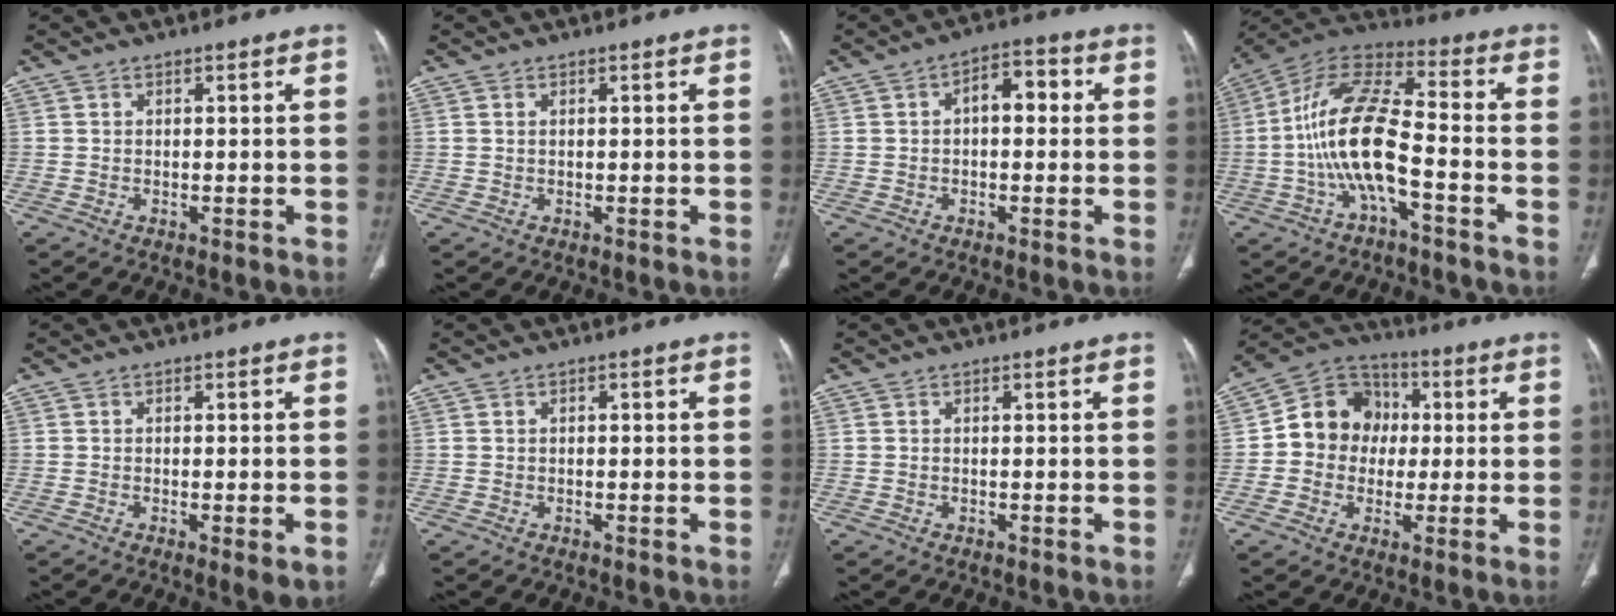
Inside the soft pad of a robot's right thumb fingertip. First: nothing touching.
{"total": 0.0}
{"total": 3.5, "force": [0.6, 1.7, 3.0], "torque": [-0.044, 0.008, 0.004]}
{"total": 14.9, "force": [-3.8, 5.3, 13.4], "torque": [-0.271, 0.050, -0.075]}
{"total": 3.4, "force": [-1.1, 0.9, 3.1], "torque": [-0.043, -0.008, -0.012]}
{"total": 0.0}
{"total": 0.0}
{"total": 12.1, "force": [0.4, 10.9, 5.3], "torque": [-0.048, 0.027, -0.004]}